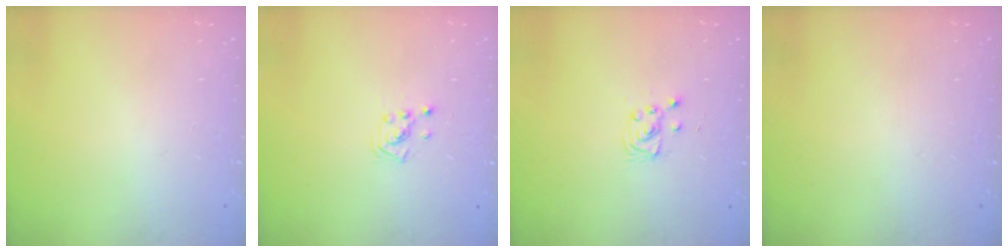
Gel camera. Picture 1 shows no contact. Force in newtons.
{"total": 1.4, "press": 1.4, "slide": 0.1}
{"total": 4.4, "press": 4.4, "slide": 0.5}
{"total": 0.0}